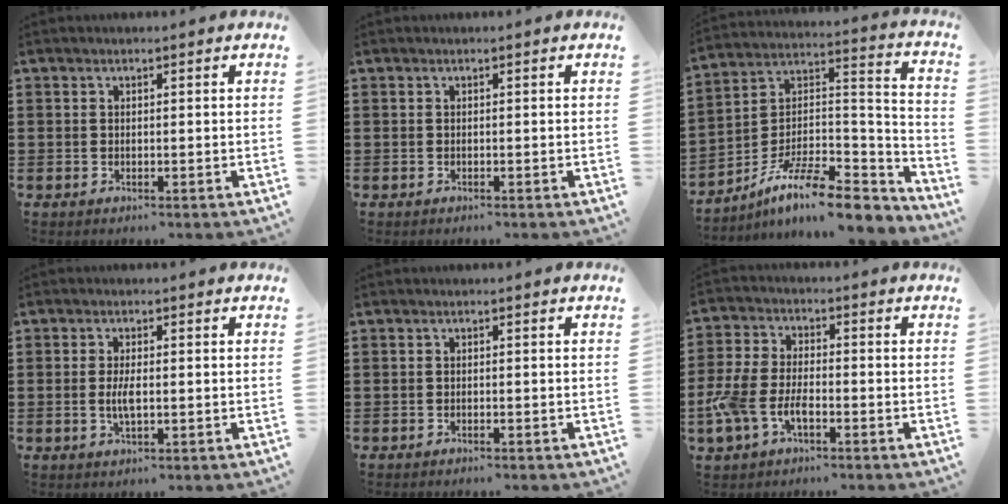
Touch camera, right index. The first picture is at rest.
{"total": 0.0}
{"total": 12.5, "force": [-9.2, 3.1, 7.8], "torque": [-0.140, 0.018, -0.170]}
{"total": 3.2, "force": [-0.3, 1.1, 2.9], "torque": [-0.067, -0.005, -0.011]}
{"total": 0.6, "force": [-0.5, 0.0, 0.2], "torque": [-0.006, -0.004, -0.010]}
{"total": 5.9, "force": [-2.8, 3.1, 4.2], "torque": [-0.124, -0.006, -0.064]}